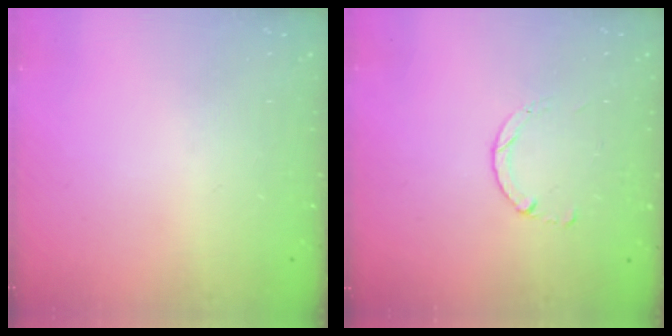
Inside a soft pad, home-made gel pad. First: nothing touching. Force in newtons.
{"total": 1.8, "press": 1.8, "slide": 0.2}